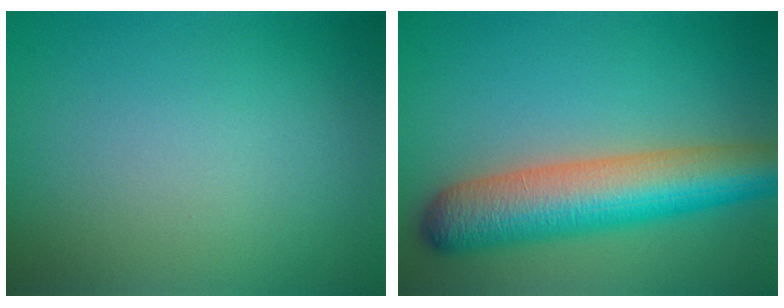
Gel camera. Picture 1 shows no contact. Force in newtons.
{"total": 9.0, "press": 9.0, "slide": 0.4}